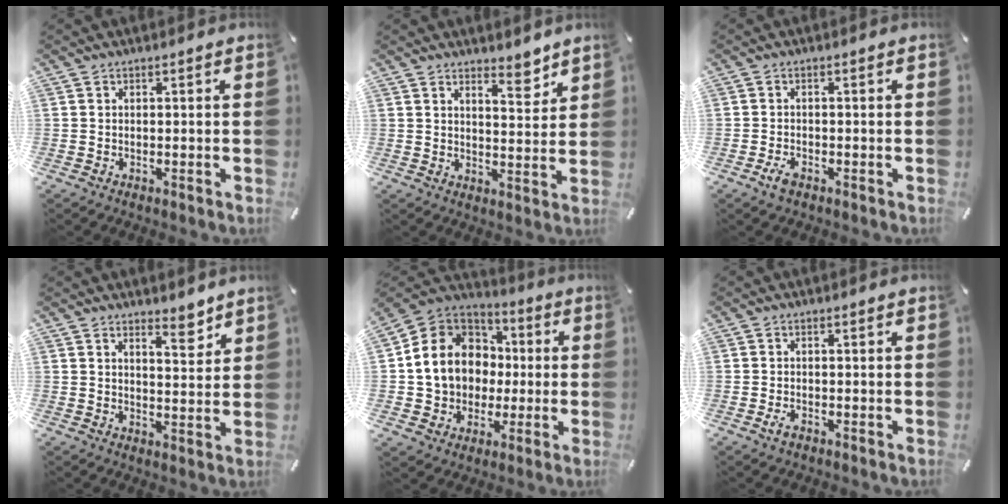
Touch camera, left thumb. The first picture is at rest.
{"total": 6.0, "force": [5.0, 2.3, 2.2], "torque": [-0.009, -0.042, 0.083]}
{"total": 2.4, "force": [-1.3, 1.1, 1.7], "torque": [-0.044, -0.001, -0.029]}
{"total": 5.5, "force": [4.7, 1.9, 2.2], "torque": [-0.007, -0.041, 0.076]}
{"total": 14.2, "force": [-0.2, 13.2, 5.3], "torque": [-0.118, 0.009, 0.008]}
{"total": 1.6, "force": [-0.7, 0.7, 1.3], "torque": [-0.032, -0.002, -0.015]}